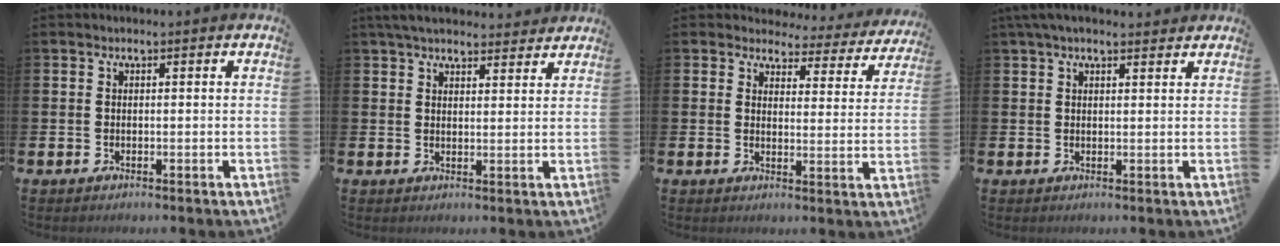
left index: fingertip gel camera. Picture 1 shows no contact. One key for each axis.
{"total": 4.9, "fx": 4.6, "fy": 1.2, "fz": 1.3, "tx": -0.034, "ty": -0.015, "tz": 0.085}
{"total": 3.0, "fx": 2.7, "fy": 1.4, "fz": 0.4, "tx": -0.011, "ty": -0.031, "tz": 0.036}
{"total": 3.1, "fx": 2.5, "fy": 0.8, "fz": 1.6, "tx": -0.033, "ty": -0.001, "tz": 0.046}